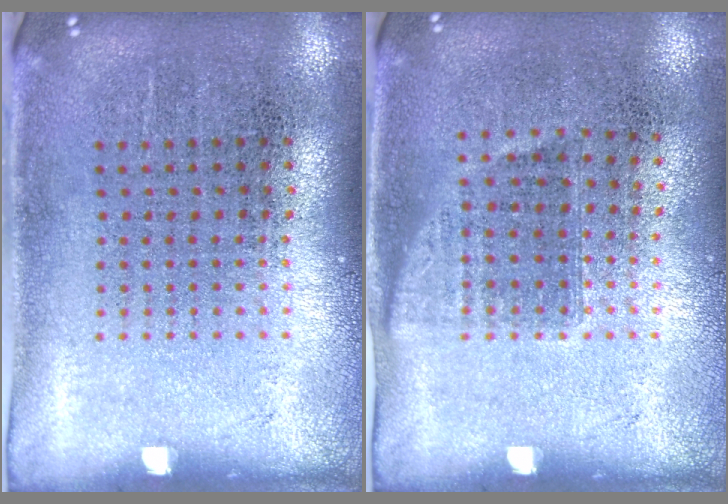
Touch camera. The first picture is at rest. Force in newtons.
{"total": 0.8, "press": 0.7, "slide": 0.4}